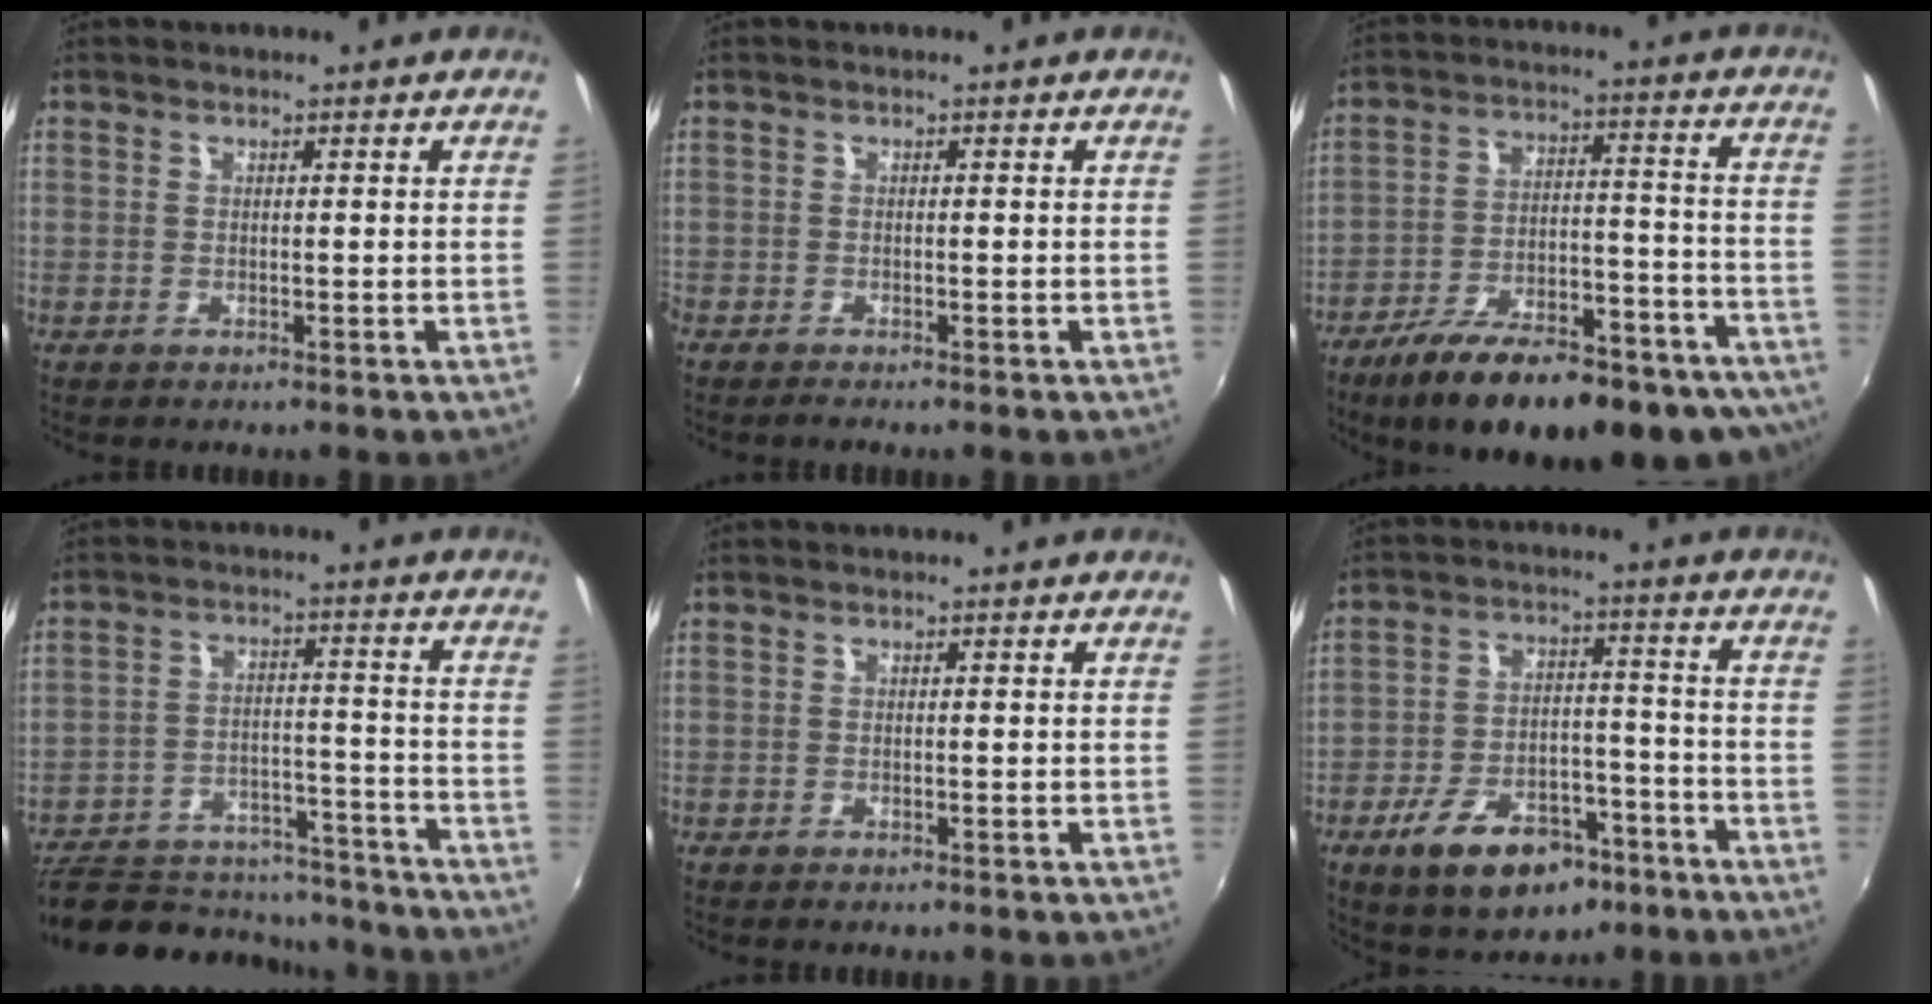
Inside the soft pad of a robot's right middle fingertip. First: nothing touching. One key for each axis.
{"total": 1.1, "fx": -1.0, "fy": -0.1, "fz": 0.5, "tx": -0.010, "ty": -0.006, "tz": -0.020}
{"total": 25.4, "fx": -18.5, "fy": 8.6, "fz": 15.2, "tx": -0.253, "ty": -0.028, "tz": -0.252}
{"total": 21.9, "fx": -18.7, "fy": 8.1, "fz": 8.0, "tx": -0.164, "ty": 0.010, "tz": -0.246}
{"total": 0.0}
{"total": 14.7, "fx": -8.9, "fy": 7.8, "fz": 8.7, "tx": -0.173, "ty": 0.009, "tz": -0.131}